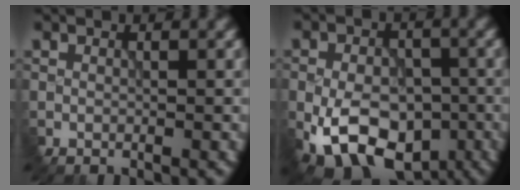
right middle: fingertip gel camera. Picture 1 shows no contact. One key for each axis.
{"total": 10.1, "fx": -4.0, "fy": 6.3, "fz": 6.8, "tx": -0.113, "ty": -0.011, "tz": -0.060}